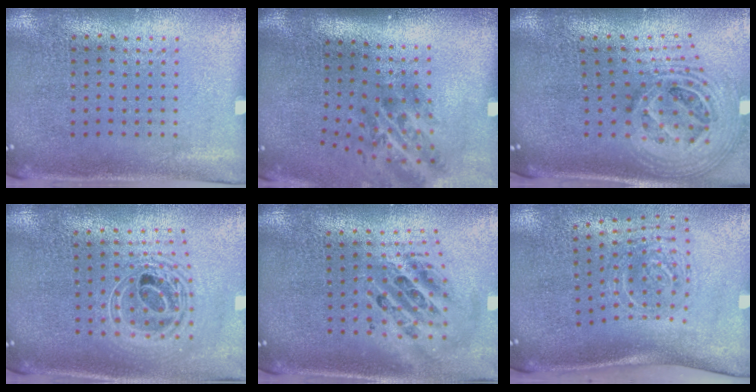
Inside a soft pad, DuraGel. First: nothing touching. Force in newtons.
{"total": 2.1, "press": 1.4, "slide": 1.6}
{"total": 2.5, "press": 1.8, "slide": 1.8}
{"total": 2.1, "press": 1.6, "slide": 1.3}
{"total": 2.2, "press": 1.7, "slide": 1.4}
{"total": 1.9, "press": 1.4, "slide": 1.4}